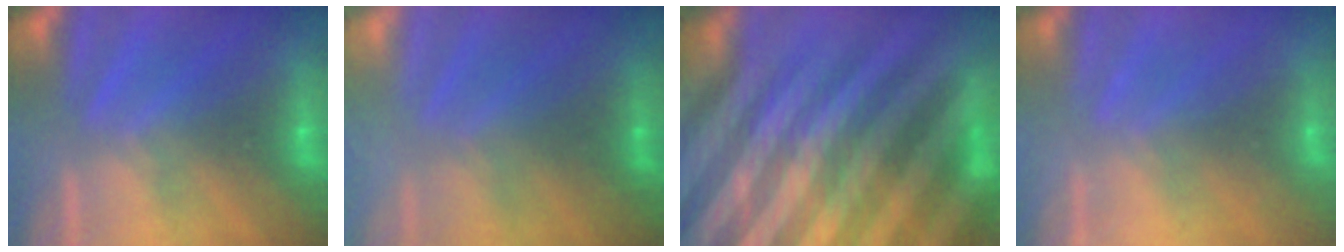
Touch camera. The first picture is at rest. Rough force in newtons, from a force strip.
{"total": 2.9}
{"total": 9.1}
{"total": 2.2}